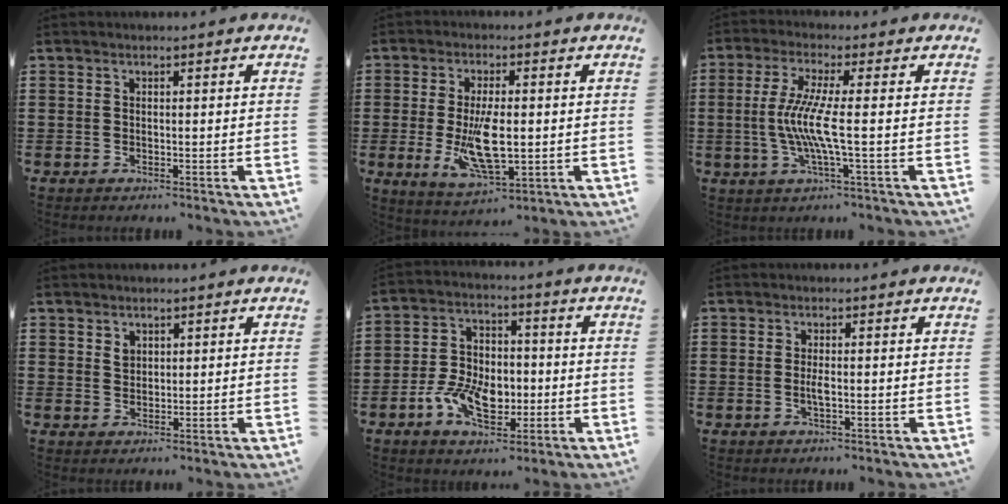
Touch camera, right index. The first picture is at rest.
{"total": 9.4, "force": [-0.9, 3.8, 8.6], "torque": [-0.173, -0.014, -0.018]}
{"total": 7.3, "force": [-1.0, -0.1, 7.3], "torque": [-0.159, -0.019, -0.030]}
{"total": 1.6, "force": [1.1, 1.1, 0.5], "torque": [-0.012, 0.004, 0.020]}
{"total": 9.2, "force": [-2.7, 6.0, 6.4], "torque": [-0.137, 0.006, -0.051]}
{"total": 2.0, "force": [-0.4, 0.6, 1.9], "torque": [-0.043, -0.002, -0.009]}